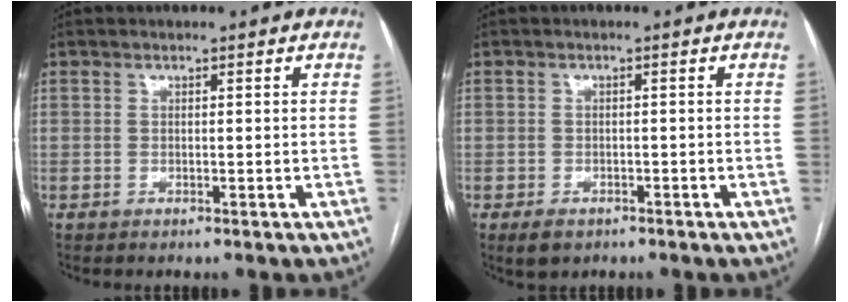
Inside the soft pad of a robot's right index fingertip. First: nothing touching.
{"total": 2.6, "force": [-1.7, 1.6, 1.0], "torque": [-0.019, -0.001, -0.020]}